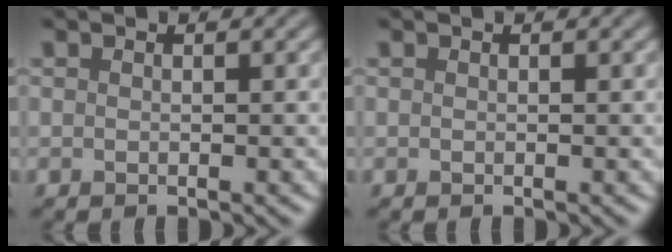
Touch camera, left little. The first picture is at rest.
{"total": 0.0}